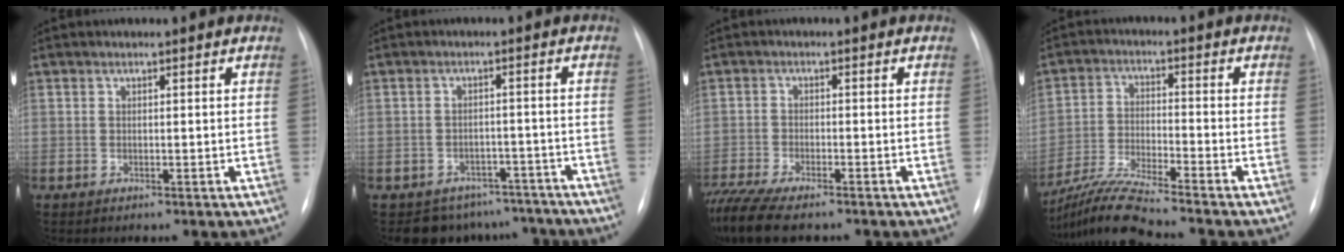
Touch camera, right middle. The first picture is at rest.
{"total": 8.7, "force": [-7.3, 4.6, -0.3], "torque": [0.023, 0.029, -0.084]}
{"total": 10.5, "force": [-8.6, 2.0, 5.6], "torque": [-0.103, -0.018, -0.143]}
{"total": 9.5, "force": [-8.6, -1.8, 3.5], "torque": [-0.069, -0.021, -0.161]}